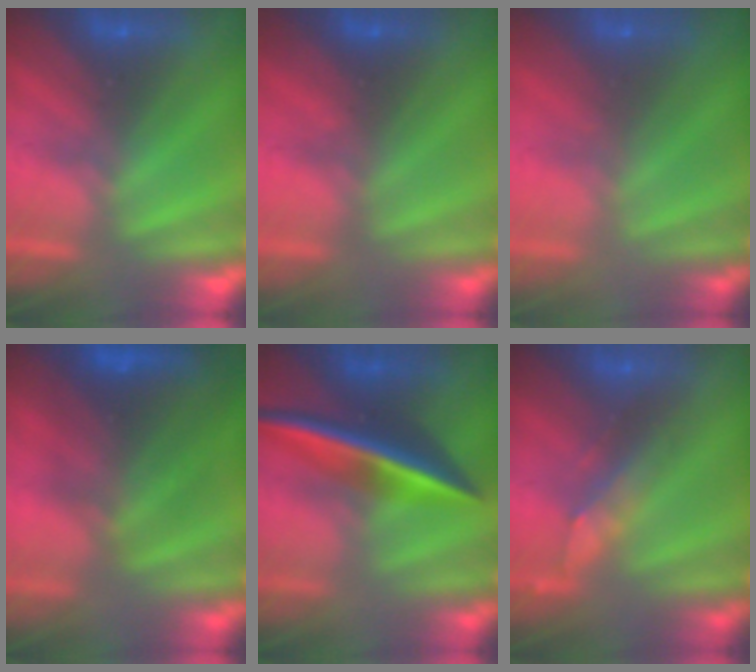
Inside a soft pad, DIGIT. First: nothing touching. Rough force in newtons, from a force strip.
{"total": 4.9}
{"total": 9.8}
{"total": 7.4}
{"total": 2.5}
{"total": 2.8}